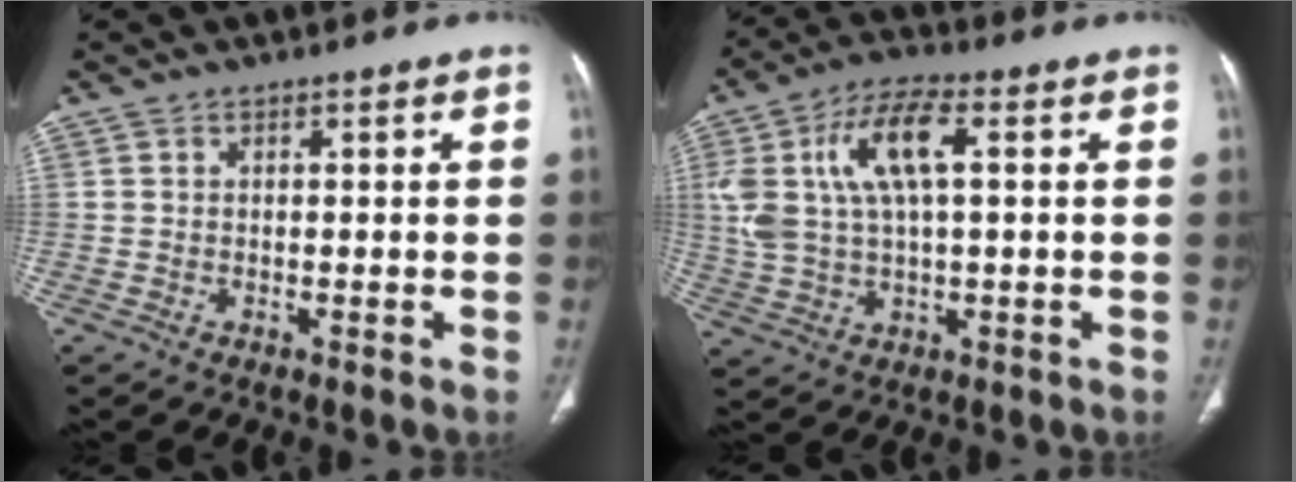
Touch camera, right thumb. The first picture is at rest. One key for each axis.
{"total": 13.4, "fx": 3.4, "fy": 5.7, "fz": 11.7, "tx": -0.244, "ty": 0.020, "tz": 0.065}